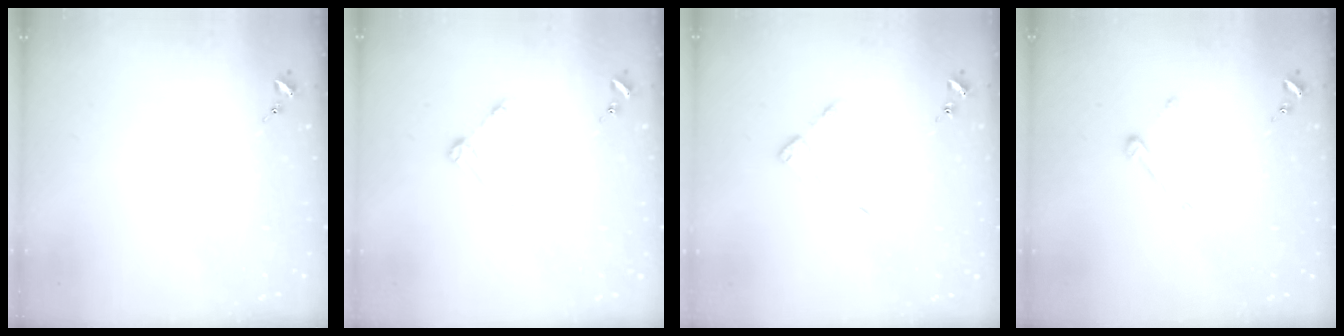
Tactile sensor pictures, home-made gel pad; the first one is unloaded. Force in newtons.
{"total": 3.7, "press": 3.7, "slide": 0.4}
{"total": 4.1, "press": 4.1, "slide": 0.4}
{"total": 3.6, "press": 3.6, "slide": 0.2}